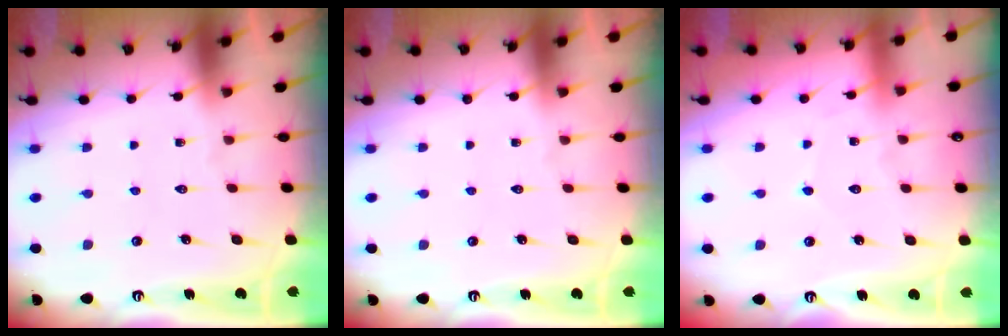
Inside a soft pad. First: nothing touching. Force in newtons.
{"total": 0.0}
{"total": 4.2, "press": 4.2, "slide": 0.5}